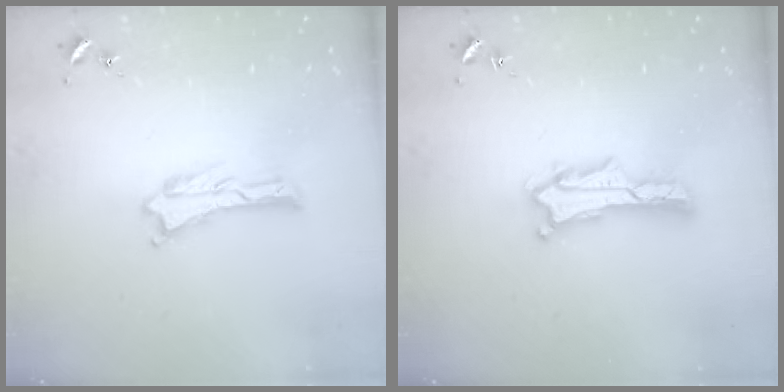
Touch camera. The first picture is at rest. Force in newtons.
{"total": 2.0, "press": 2.0, "slide": 0.3}